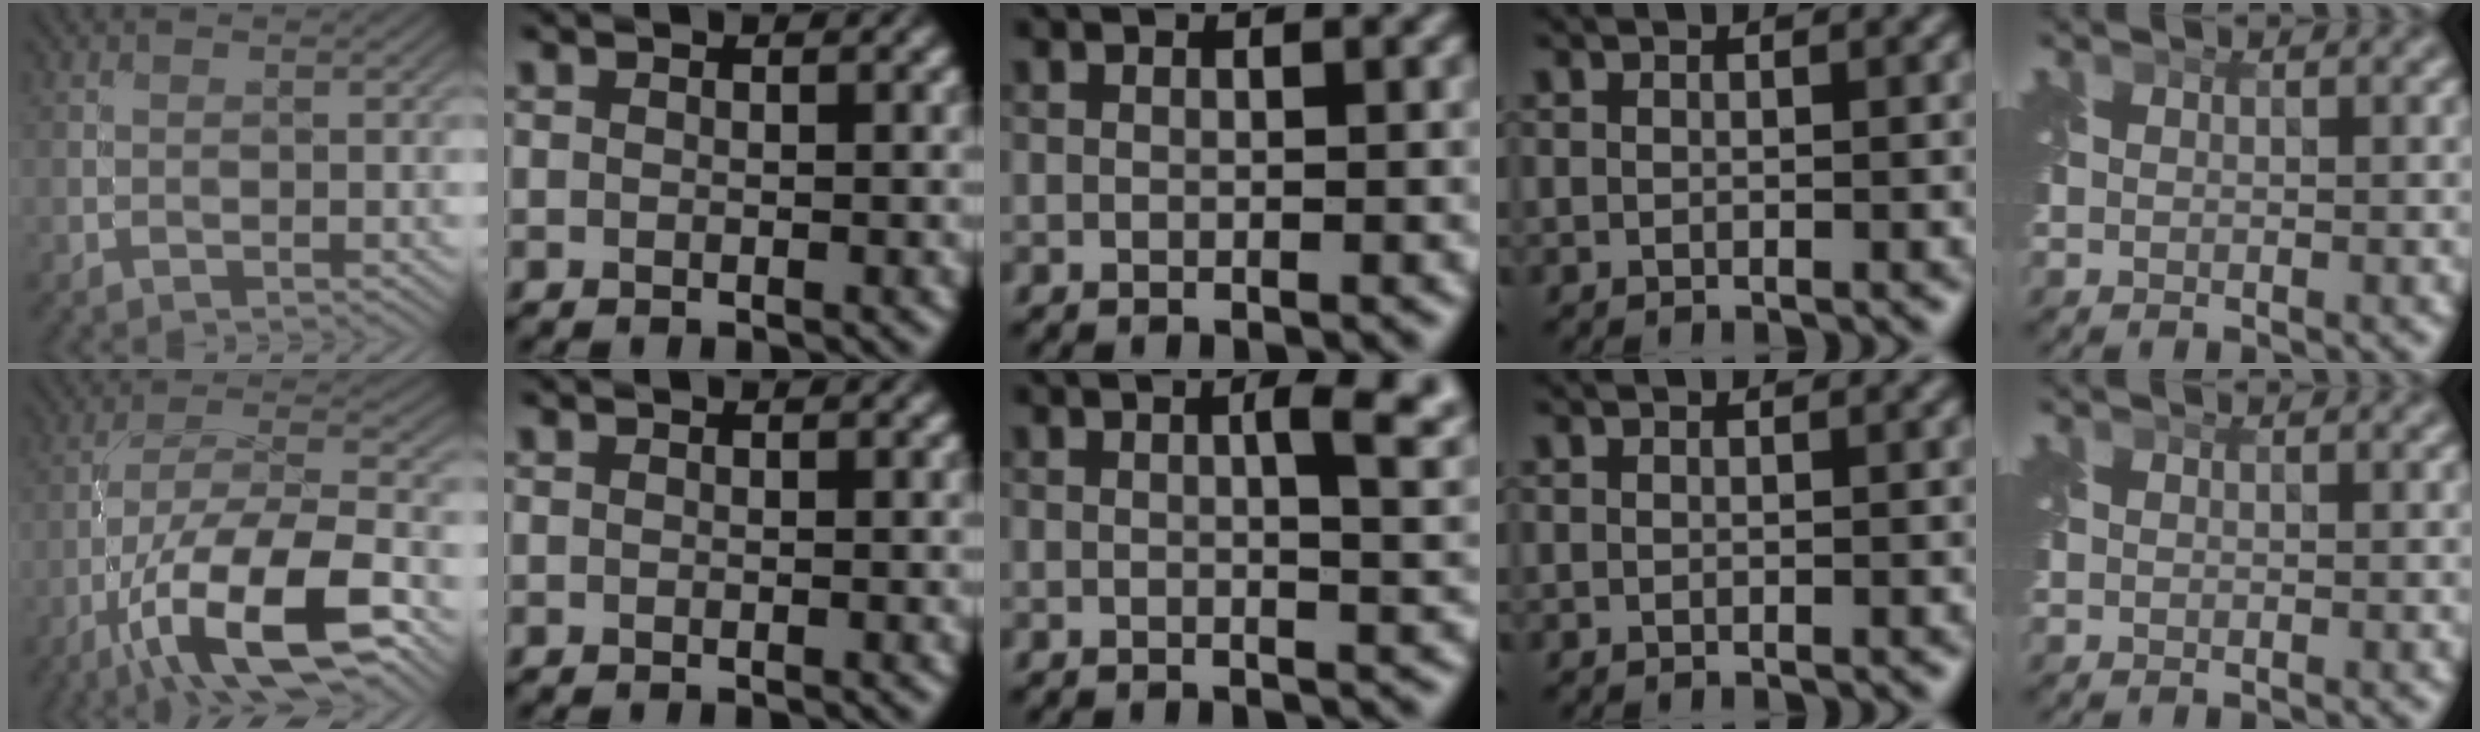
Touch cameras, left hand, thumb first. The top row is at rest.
{"thumb": {"total": 14.2, "force": [-7.1, 4.5, 11.5], "torque": [-0.215, -0.002, -0.131]}, "middle": {"total": 5.2, "force": [1.4, 1.6, 4.7], "torque": [-0.052, 0.006, 0.019]}}